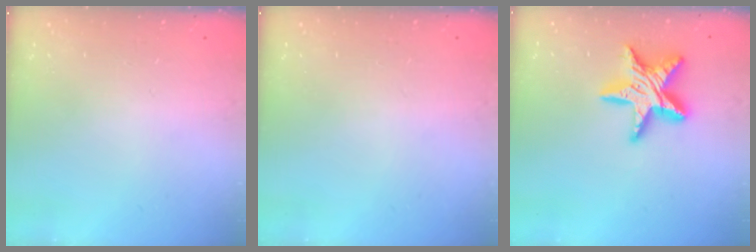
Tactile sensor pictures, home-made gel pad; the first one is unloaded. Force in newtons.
{"total": 0.0}
{"total": 15.5, "press": 15.4, "slide": 1.4}